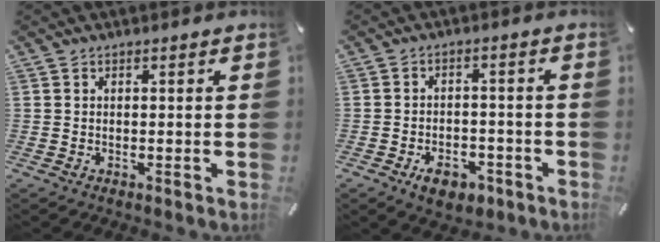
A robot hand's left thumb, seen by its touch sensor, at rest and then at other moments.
{"total": 5.7, "force": [-4.0, 2.5, 3.3], "torque": [-0.061, 0.019, -0.072]}